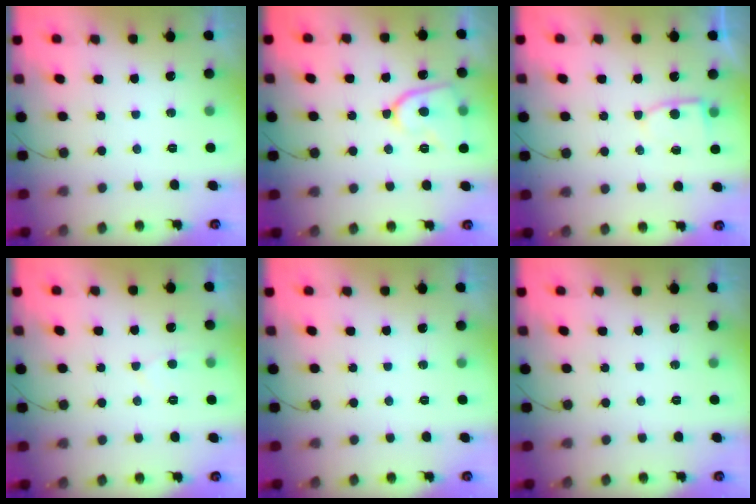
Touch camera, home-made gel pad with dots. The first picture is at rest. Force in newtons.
{"total": 11.4, "press": 11.3, "slide": 1.5}
{"total": 5.0, "press": 5.0, "slide": 0.4}
{"total": 2.7, "press": 2.7, "slide": 0.3}
{"total": 0.0}
{"total": 0.0}